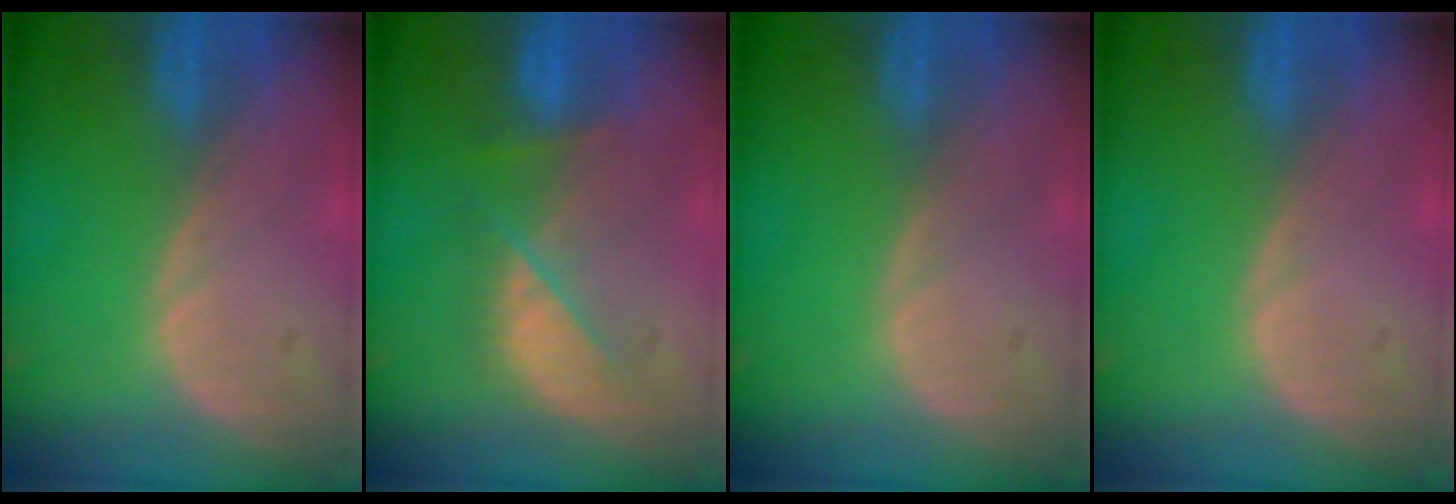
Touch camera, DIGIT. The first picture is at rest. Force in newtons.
{"total": 5.1, "press": 5.1, "slide": 0.8}
{"total": 0.0}
{"total": 0.0}